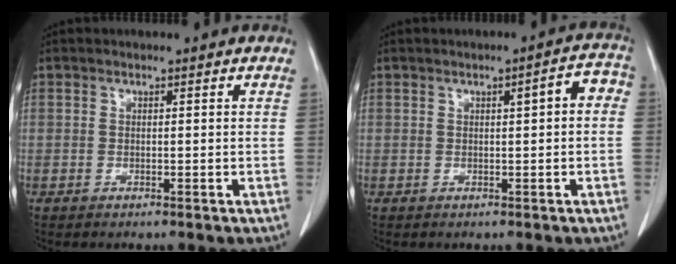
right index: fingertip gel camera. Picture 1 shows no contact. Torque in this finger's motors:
{"motor_torque": [0.22, 0.12, 0.07, 0.01]}